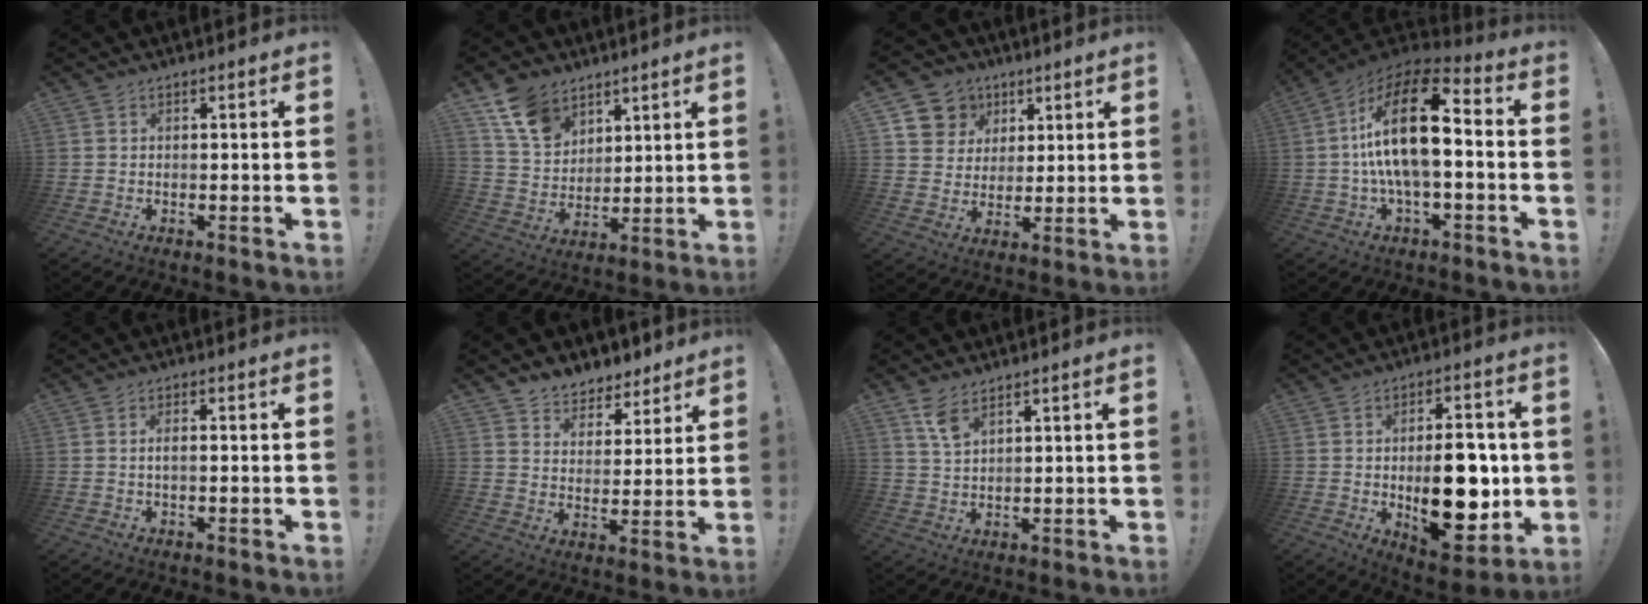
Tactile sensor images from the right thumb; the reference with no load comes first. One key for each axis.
{"total": 12.9, "fx": 8.5, "fy": 8.3, "fz": 5.1, "tx": -0.098, "ty": -0.043, "tz": 0.168}
{"total": 10.4, "fx": 4.6, "fy": 8.9, "fz": 2.5, "tx": -0.037, "ty": -0.029, "tz": 0.095}
{"total": 20.3, "fx": 1.1, "fy": 8.0, "fz": 18.6, "tx": -0.334, "ty": -0.003, "tz": 0.015}
{"total": 2.0, "fx": -0.3, "fy": 0.5, "fz": 1.9, "tx": -0.037, "ty": 0.004, "tz": -0.004}
{"total": 7.0, "fx": 5.2, "fy": 4.6, "fz": 0.9, "tx": -0.015, "ty": -0.046, "tz": 0.101}
{"total": 5.8, "fx": 3.8, "fy": 2.3, "fz": 3.7, "tx": -0.067, "ty": -0.018, "tz": 0.069}
{"total": 19.0, "fx": -1.4, "fy": 9.7, "fz": 16.2, "tx": -0.222, "ty": -0.011, "tz": -0.017}